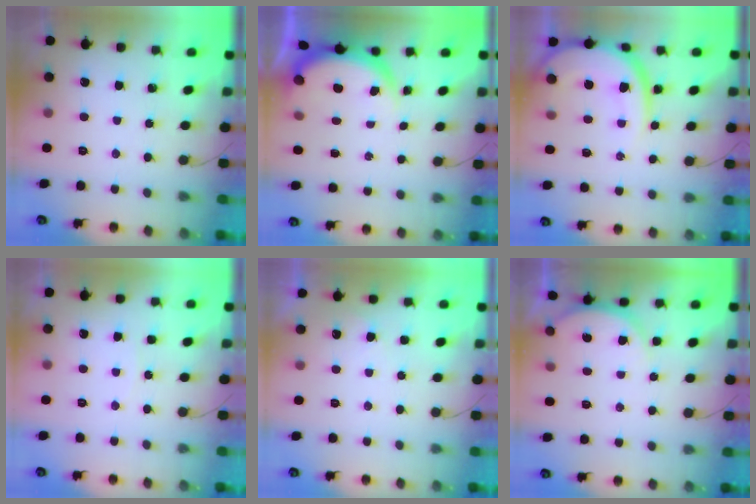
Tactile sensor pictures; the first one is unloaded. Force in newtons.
{"total": 3.8, "press": 3.8, "slide": 0.2}
{"total": 13.7, "press": 13.6, "slide": 1.9}
{"total": 4.8, "press": 4.8, "slide": 0.6}
{"total": 3.2, "press": 3.2, "slide": 0.0}
{"total": 5.0, "press": 5.0, "slide": 0.6}